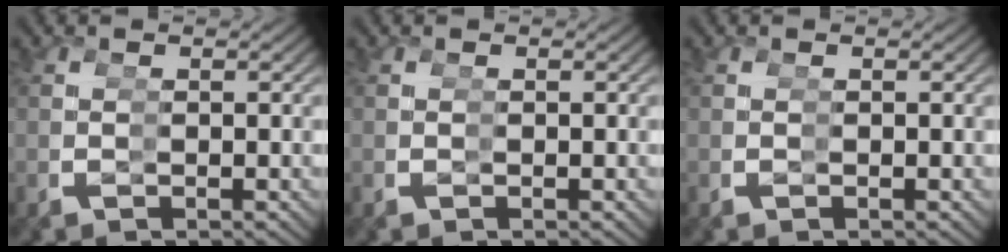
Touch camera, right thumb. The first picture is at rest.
{"total": 0.0}
{"total": 0.0}